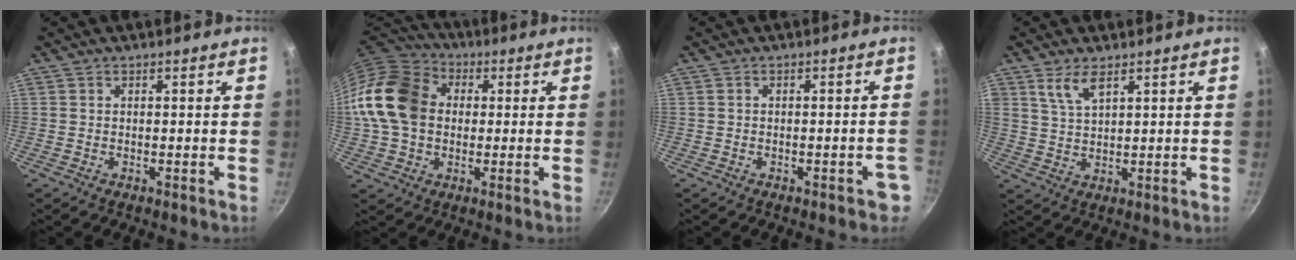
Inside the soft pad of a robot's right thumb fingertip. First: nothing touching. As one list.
[{"total": 16.8, "force": [1.2, 13.0, 10.4], "torque": [-0.181, 0.031, 0.009]}, {"total": 2.9, "force": [-1.6, 1.3, 2.1], "torque": [-0.008, 0.022, -0.009]}, {"total": 5.0, "force": [3.0, 1.9, 3.5], "torque": [-0.063, -0.014, 0.065]}]